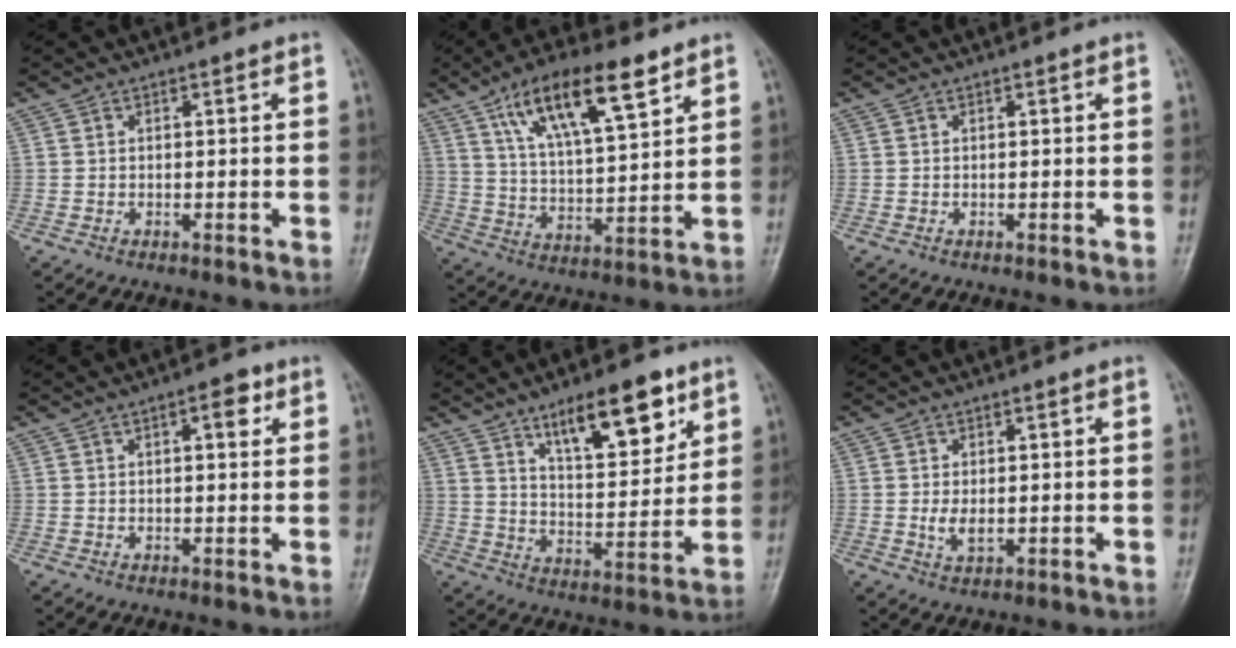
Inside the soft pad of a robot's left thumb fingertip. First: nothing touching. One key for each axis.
{"total": 16.1, "fx": 9.0, "fy": 5.2, "fz": 12.3, "tx": -0.193, "ty": -0.029, "tz": 0.162}
{"total": 0.0}
{"total": 3.6, "fx": 1.5, "fy": 1.4, "fz": 2.9, "tx": -0.032, "ty": -0.001, "tz": 0.018}
{"total": 13.4, "fx": 7.6, "fy": 4.9, "fz": 9.8, "tx": -0.122, "ty": -0.041, "tz": 0.123}
{"total": 2.9, "fx": -0.1, "fy": 1.5, "fz": 2.5, "tx": -0.047, "ty": -0.006, "tz": 0.003}